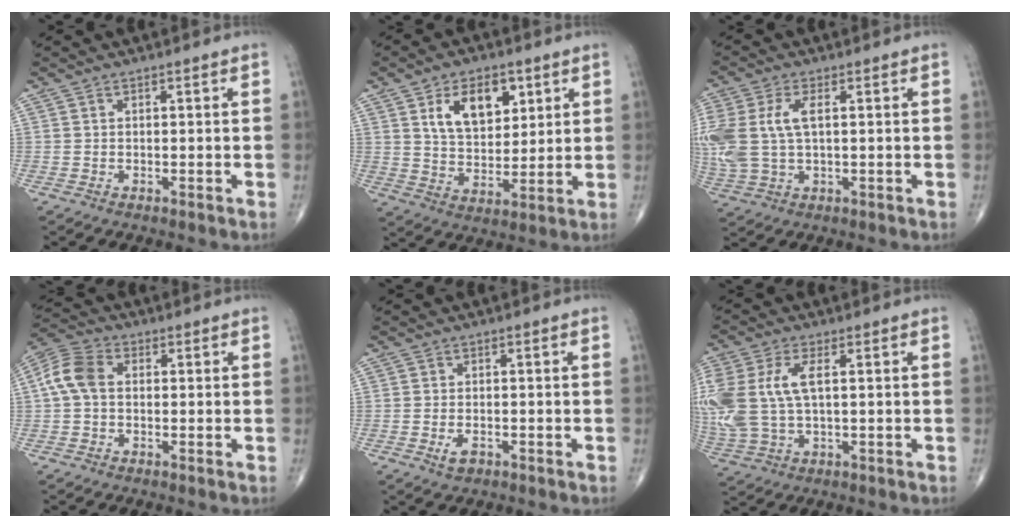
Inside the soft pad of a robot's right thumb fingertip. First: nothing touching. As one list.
[{"total": 11.7, "force": [4.9, 7.0, 8.0], "torque": [-0.097, -0.023, 0.090]}, {"total": 12.1, "force": [1.7, 6.6, 10.0], "torque": [-0.257, 0.010, 0.039]}, {"total": 7.1, "force": [0.4, 5.0, 5.1], "torque": [-0.107, 0.023, 0.000]}, {"total": 2.3, "force": [-1.0, 1.3, 1.6], "torque": [-0.028, 0.001, -0.015]}, {"total": 14.7, "force": [2.0, 7.8, 12.3], "torque": [-0.313, 0.007, 0.044]}]